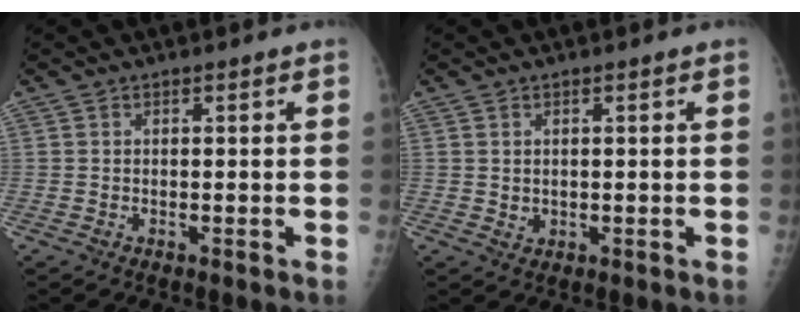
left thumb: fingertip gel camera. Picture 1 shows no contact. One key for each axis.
{"total": 1.7, "fx": 0.3, "fy": 1.5, "fz": 0.7, "tx": -0.004, "ty": -0.002, "tz": 0.011}